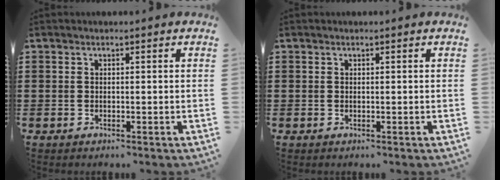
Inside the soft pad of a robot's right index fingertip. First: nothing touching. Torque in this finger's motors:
{"motor_torque": [0.00, 0.00, 0.00, -0.01]}